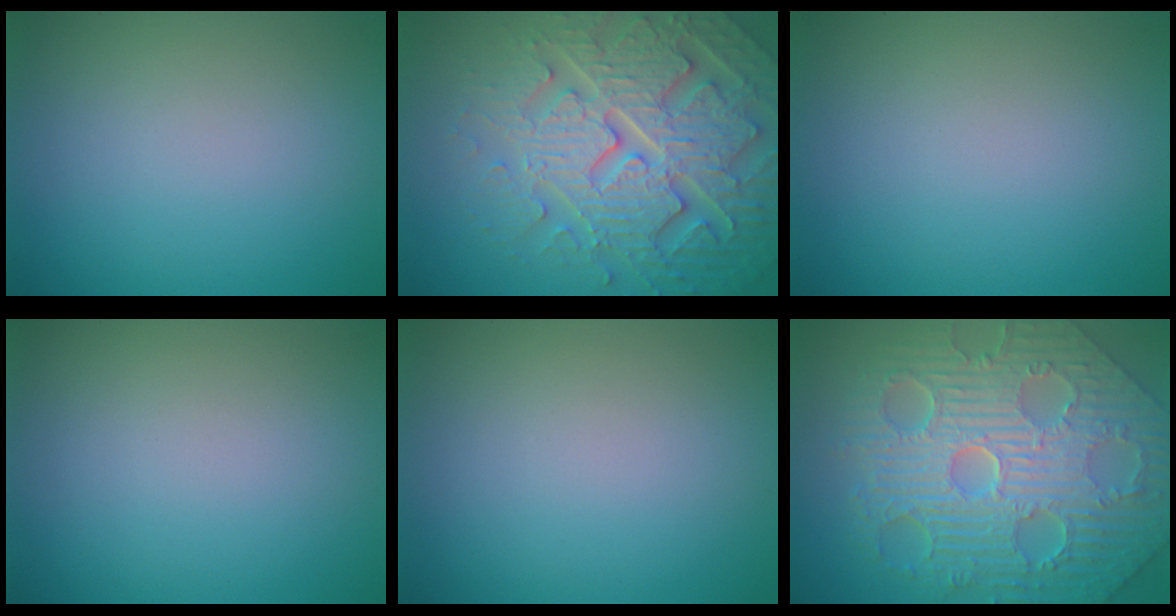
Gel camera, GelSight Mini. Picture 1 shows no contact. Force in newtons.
{"total": 8.2, "press": 7.9, "slide": 1.8}
{"total": 0.0}
{"total": 0.0}
{"total": 0.0}
{"total": 12.3, "press": 8.2, "slide": 9.2}